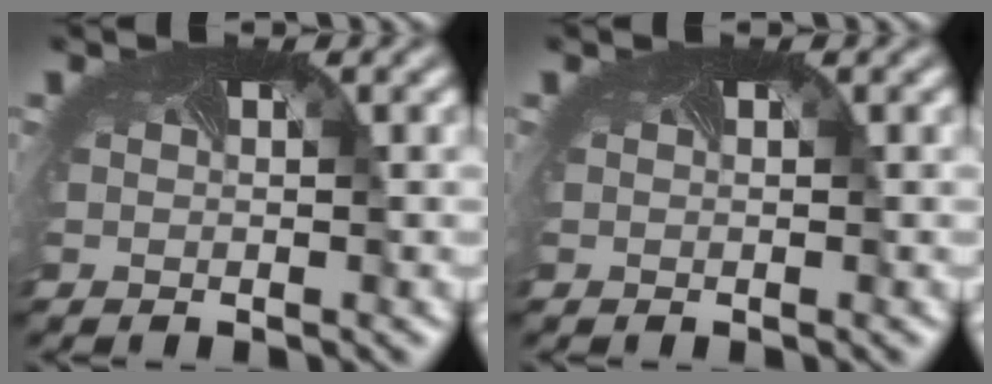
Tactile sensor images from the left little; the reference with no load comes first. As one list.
[{"total": 0.0}]